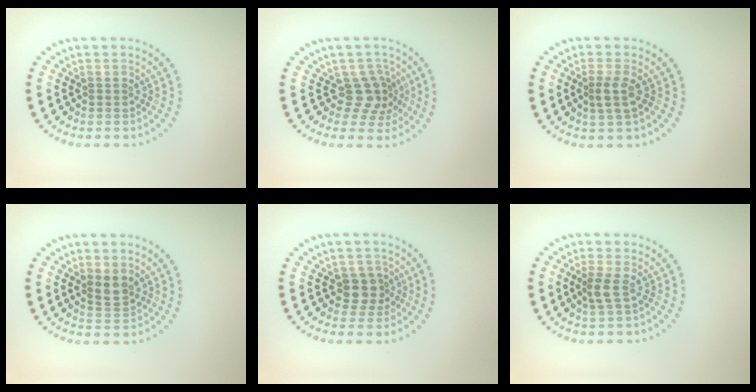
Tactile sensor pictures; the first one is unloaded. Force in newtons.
{"total": 2.9, "press": 2.2, "slide": 1.8}
{"total": 1.9, "press": 1.6, "slide": 1.0}
{"total": 1.9, "press": 1.7, "slide": 0.9}
{"total": 2.2, "press": 1.9, "slide": 1.1}
{"total": 1.7, "press": 1.4, "slide": 1.0}